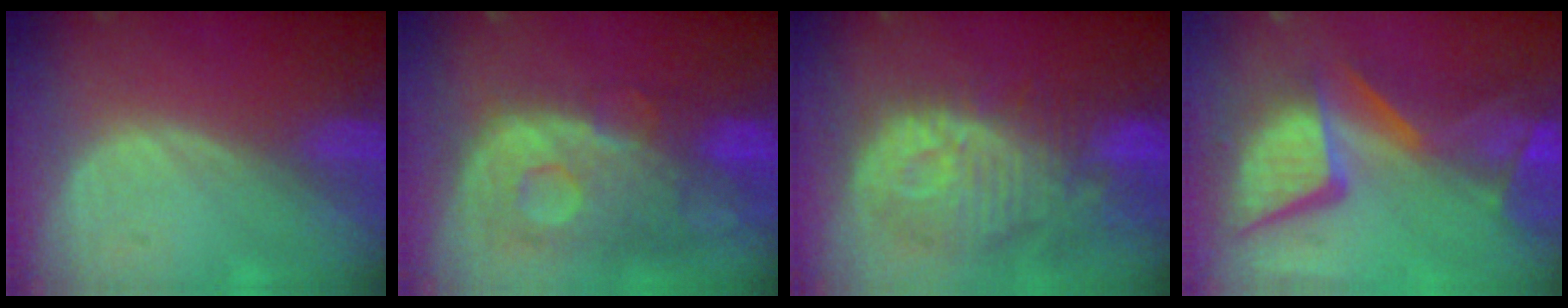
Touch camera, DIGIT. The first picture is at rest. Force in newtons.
{"total": 12.0, "press": 10.1, "slide": 6.5}
{"total": 12.7, "press": 11.3, "slide": 5.8}
{"total": 13.6, "press": 11.1, "slide": 7.9}